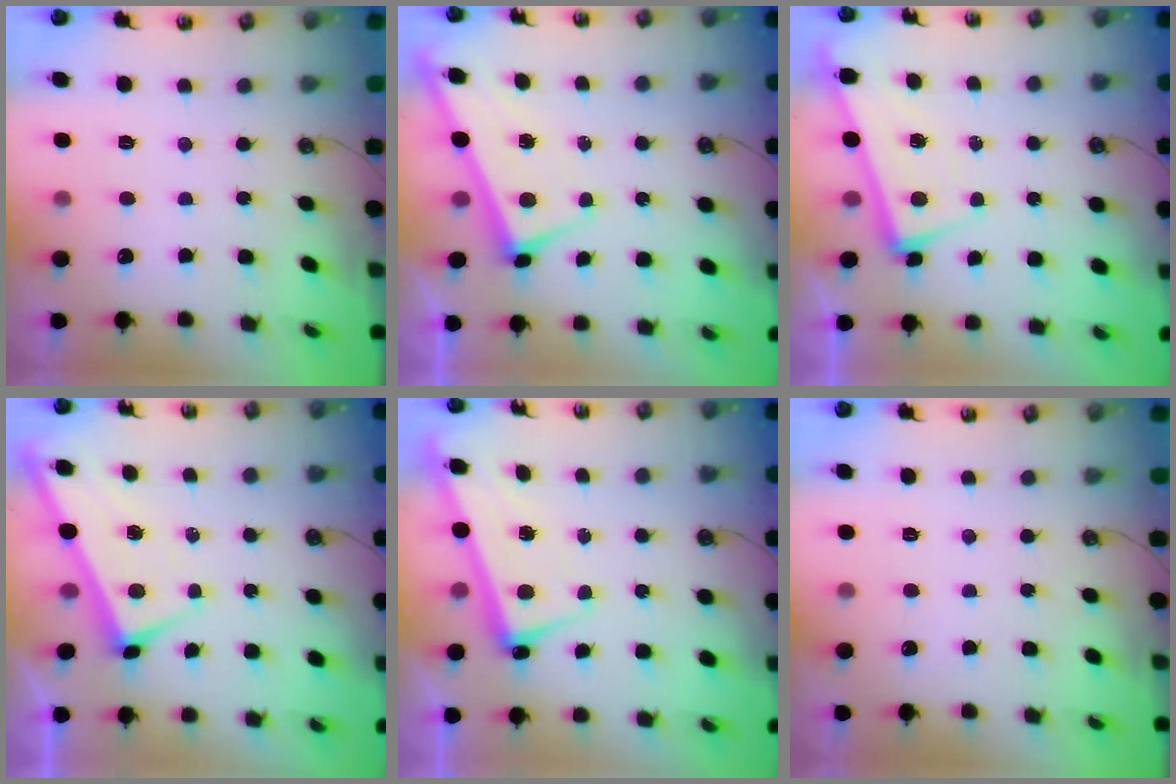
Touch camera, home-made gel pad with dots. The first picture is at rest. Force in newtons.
{"total": 2.8, "press": 2.8, "slide": 0.3}
{"total": 0.8, "press": 0.7, "slide": 0.5}
{"total": 1.7, "press": 1.7, "slide": 0.1}
{"total": 2.6, "press": 2.4, "slide": 0.9}
{"total": 0.0}